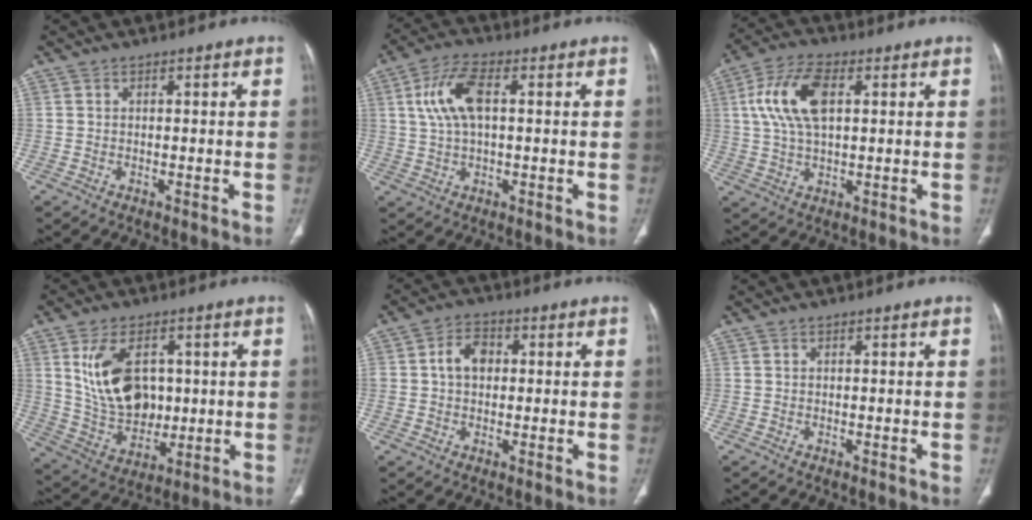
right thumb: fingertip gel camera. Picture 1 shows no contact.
{"total": 9.2, "force": [1.8, 4.4, 7.8], "torque": [-0.163, 0.015, 0.034]}
{"total": 11.9, "force": [2.9, 6.0, 9.8], "torque": [-0.202, 0.012, 0.053]}
{"total": 14.4, "force": [3.2, 9.6, 10.3], "torque": [-0.155, -0.014, 0.076]}
{"total": 5.7, "force": [0.7, 4.2, 3.8], "torque": [-0.056, 0.013, 0.010]}
{"total": 0.0}